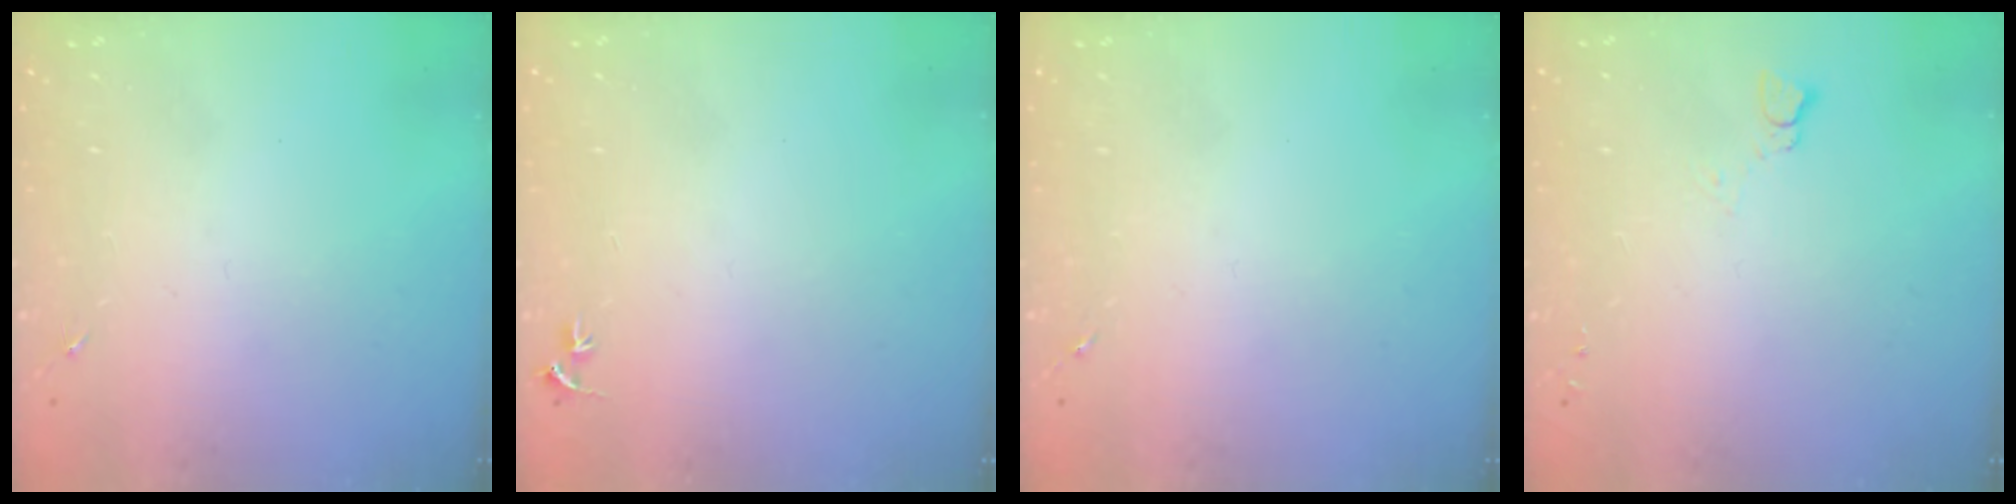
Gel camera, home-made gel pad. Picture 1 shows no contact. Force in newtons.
{"total": 2.7, "press": 2.7, "slide": 0.3}
{"total": 0.0}
{"total": 2.8, "press": 2.7, "slide": 0.3}